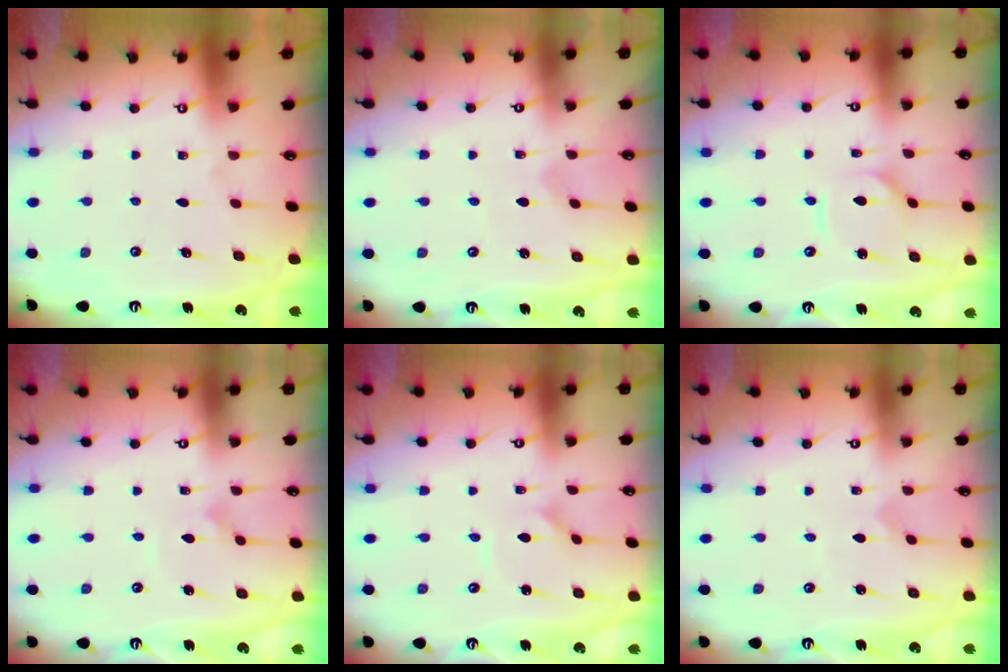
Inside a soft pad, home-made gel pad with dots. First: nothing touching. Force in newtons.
{"total": 0.8, "press": 0.8, "slide": 0.0}
{"total": 2.9, "press": 2.9, "slide": 0.4}
{"total": 2.7, "press": 2.7, "slide": 0.1}
{"total": 1.3, "press": 1.3, "slide": 0.1}
{"total": 0.9, "press": 0.9, "slide": 0.1}